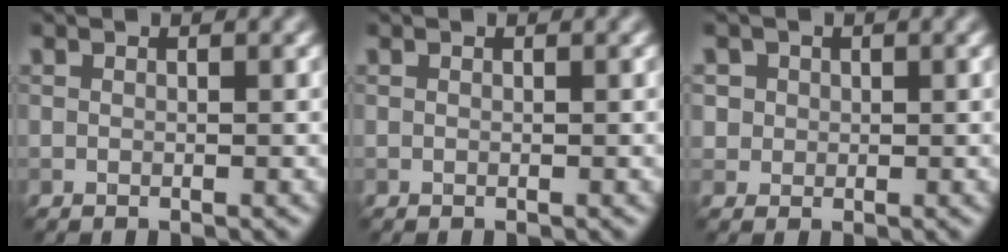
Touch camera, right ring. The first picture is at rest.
{"total": 0.0}
{"total": 2.2, "force": [0.8, 1.9, 0.6], "torque": [-0.011, 0.002, 0.024]}